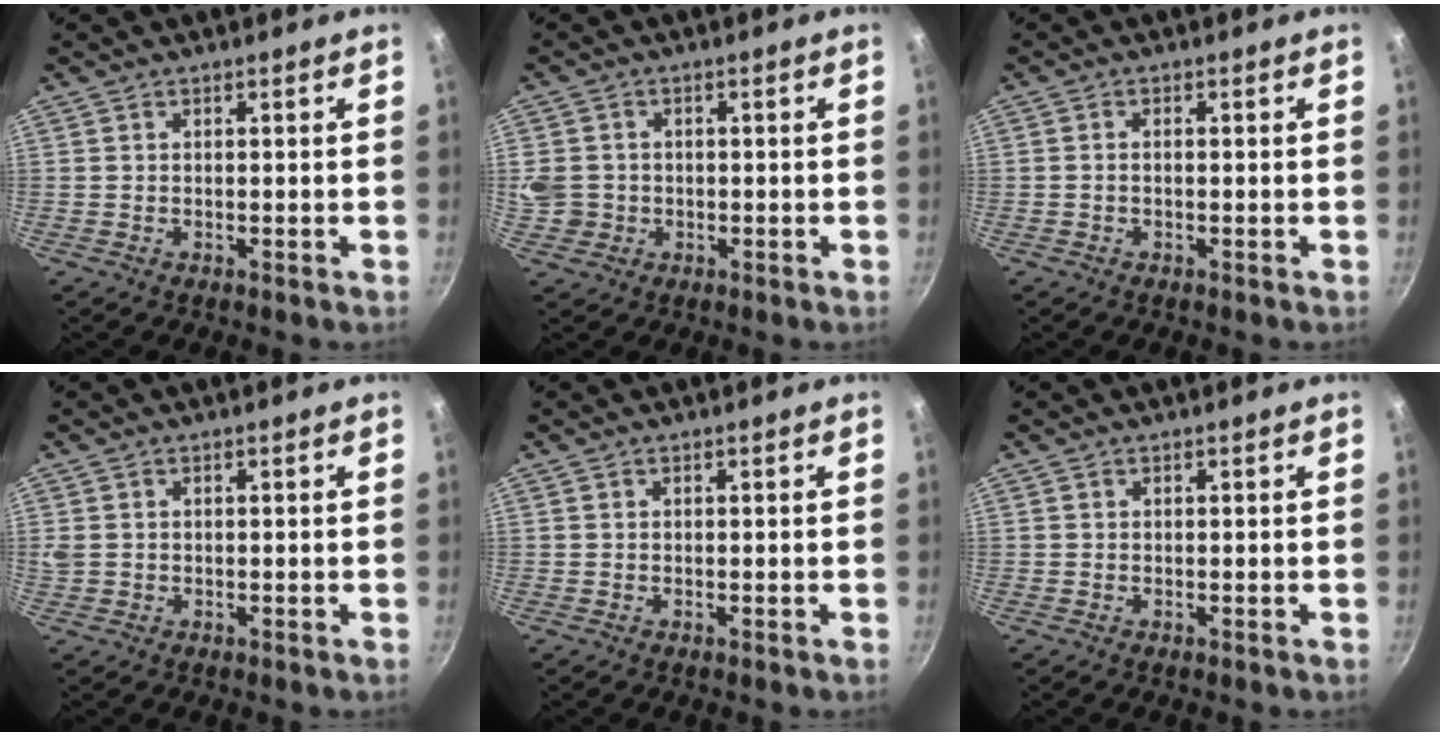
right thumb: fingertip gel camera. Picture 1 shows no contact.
{"total": 5.9, "force": [-0.2, 5.5, 2.2], "torque": [-0.036, 0.003, -0.002]}
{"total": 1.0, "force": [-0.3, 0.4, 0.8], "torque": [-0.022, 0.007, -0.007]}
{"total": 1.8, "force": [0.3, 1.6, 0.9], "torque": [-0.018, 0.001, 0.008]}
{"total": 0.0}
{"total": 0.0}